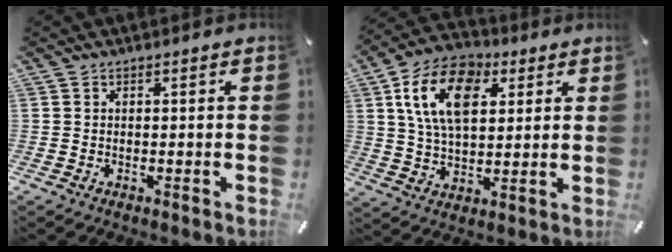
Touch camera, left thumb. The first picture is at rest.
{"total": 15.9, "force": [5.8, 10.1, 10.9], "torque": [-0.208, 0.004, 0.101]}